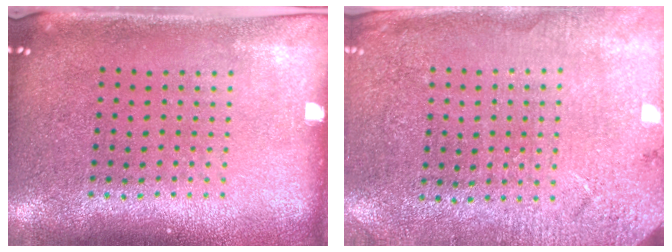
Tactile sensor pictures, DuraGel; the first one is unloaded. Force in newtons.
{"total": 2.6, "press": 2.6, "slide": 0.2}